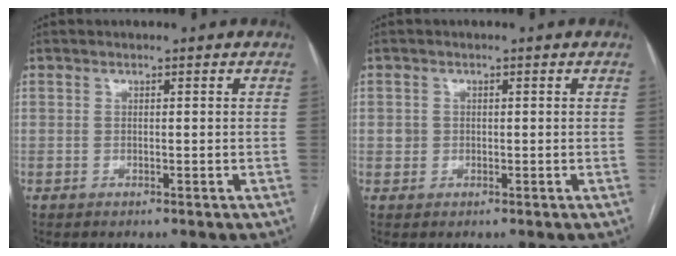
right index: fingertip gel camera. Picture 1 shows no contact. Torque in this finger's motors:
{"motor_torque": [0.06, 0.06, 0.06, 0.01]}